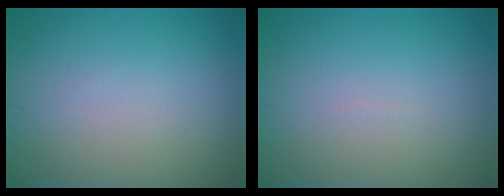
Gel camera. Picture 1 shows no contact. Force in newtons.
{"total": 0.0}